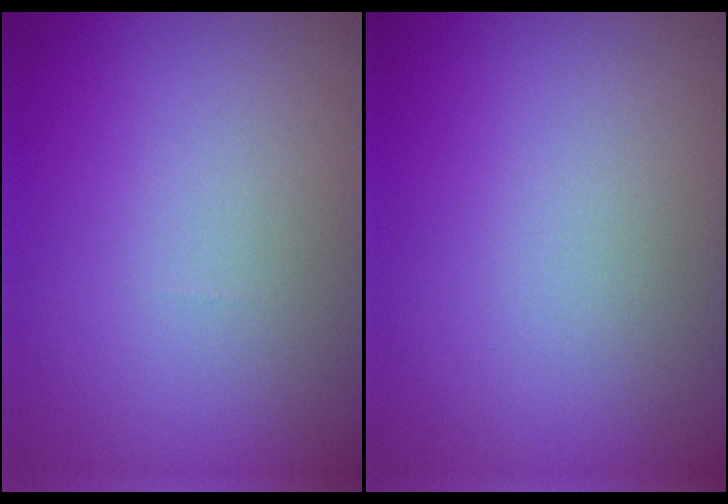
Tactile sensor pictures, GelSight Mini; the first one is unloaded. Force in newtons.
{"total": 0.0}